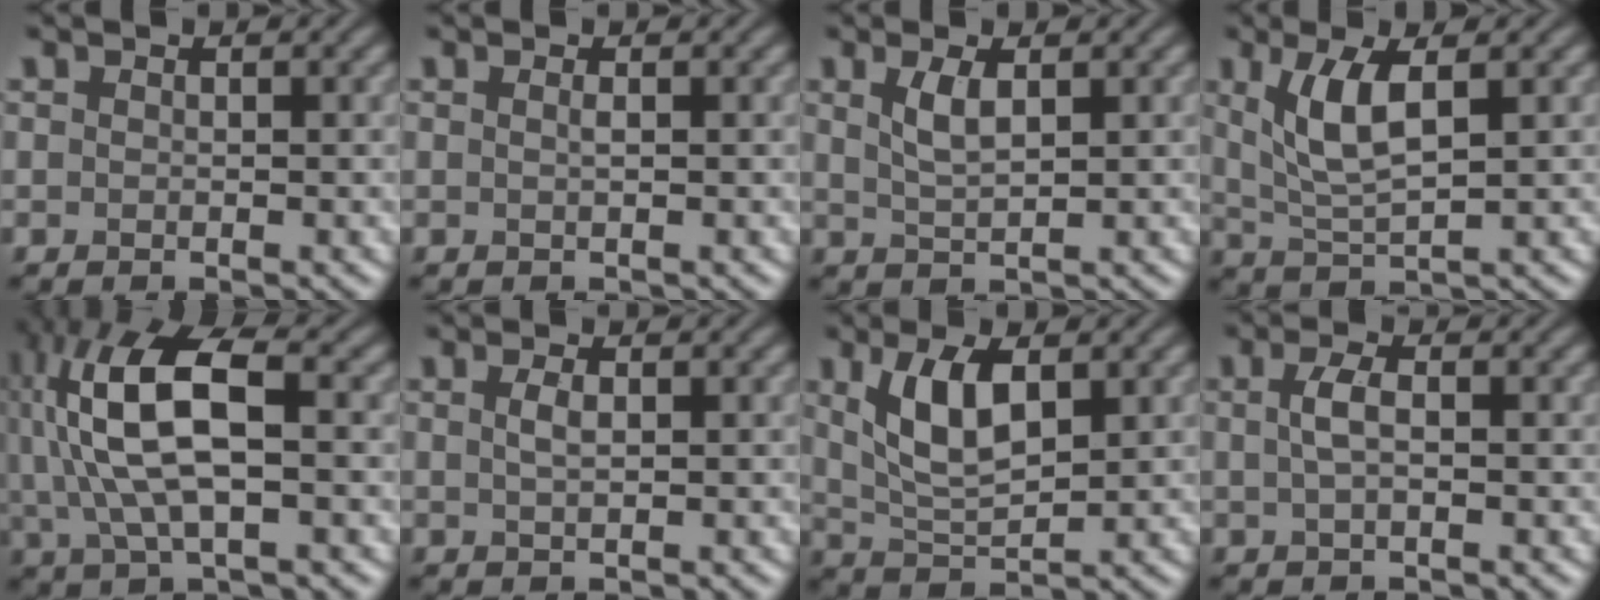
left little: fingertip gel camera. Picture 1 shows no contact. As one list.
[{"total": 0.5, "force": [0.1, 0.1, 0.5], "torque": [-0.010, 0.003, 0.001]}, {"total": 2.3, "force": [1.0, 0.8, 2.0], "torque": [-0.042, 0.000, 0.022]}, {"total": 4.7, "force": [1.6, 1.5, 4.1], "torque": [-0.091, -0.003, 0.036]}, {"total": 11.2, "force": [2.0, 4.7, 10.0], "torque": [-0.222, 0.012, 0.037]}, {"total": 1.2, "force": [0.3, 0.4, 1.1], "torque": [-0.024, 0.003, 0.006]}, {"total": 5.5, "force": [1.9, 2.4, 4.5], "torque": [-0.098, 0.001, 0.038]}, {"total": 1.8, "force": [0.1, 0.7, 1.7], "torque": [-0.039, 0.005, 0.001]}]